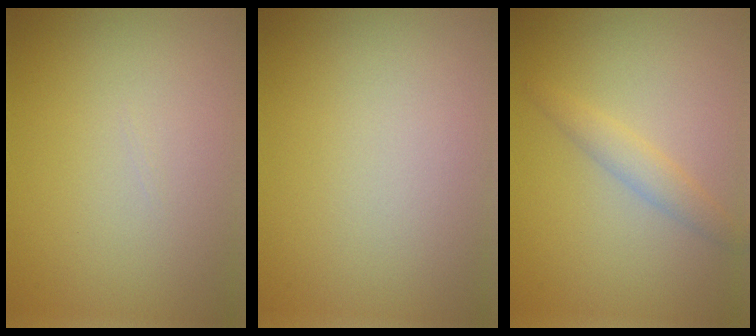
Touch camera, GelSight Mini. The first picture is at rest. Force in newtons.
{"total": 0.0}
{"total": 1.8, "press": 1.8, "slide": 0.1}